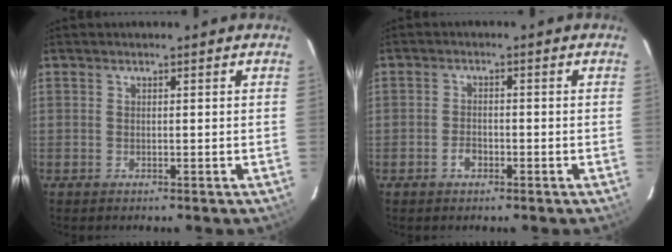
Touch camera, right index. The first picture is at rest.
{"total": 2.5, "force": [-1.3, 1.6, 1.3], "torque": [-0.027, 0.004, -0.024]}